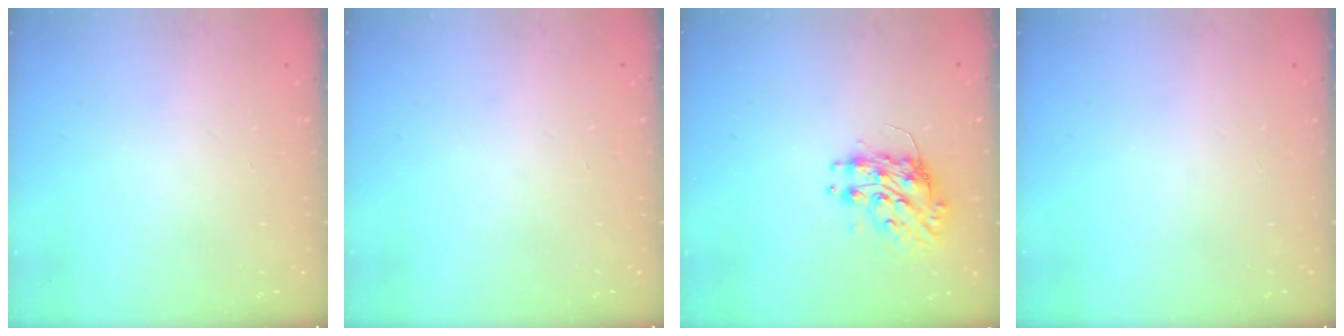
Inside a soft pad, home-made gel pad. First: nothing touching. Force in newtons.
{"total": 0.0}
{"total": 8.9, "press": 8.9, "slide": 0.2}
{"total": 0.0}